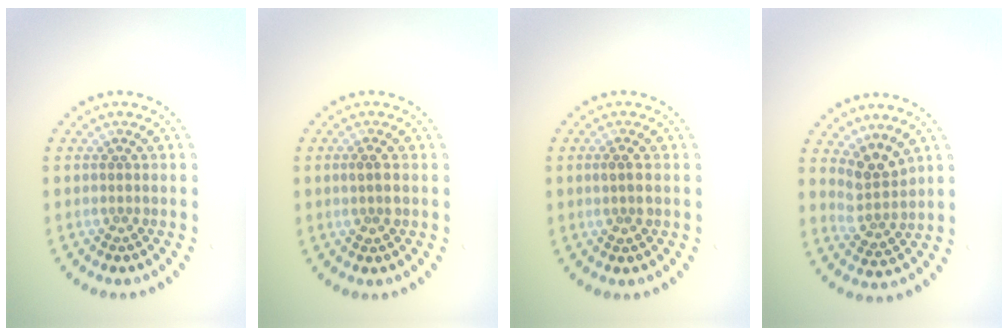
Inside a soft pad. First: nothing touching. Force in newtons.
{"total": 1.3, "press": 1.3, "slide": 0.3}
{"total": 1.3, "press": 1.3, "slide": 0.3}
{"total": 2.9, "press": 2.1, "slide": 2.0}